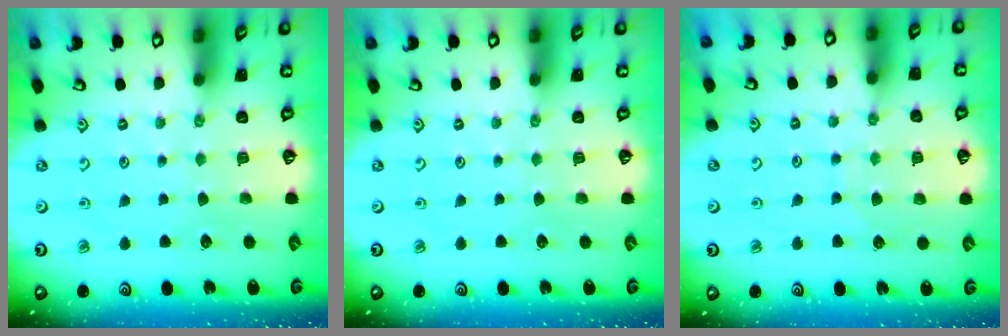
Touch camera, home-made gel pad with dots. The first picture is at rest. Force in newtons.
{"total": 0.0}
{"total": 6.7, "press": 6.7, "slide": 0.4}